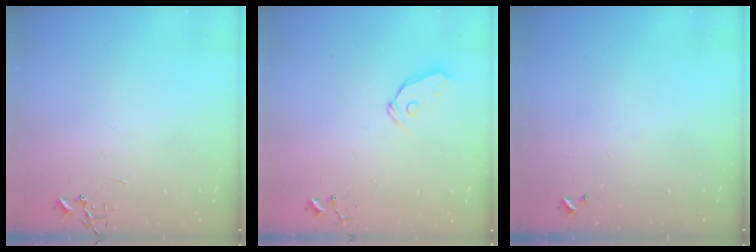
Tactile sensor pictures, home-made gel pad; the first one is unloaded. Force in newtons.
{"total": 6.0, "press": 6.0, "slide": 0.5}
{"total": 0.0}